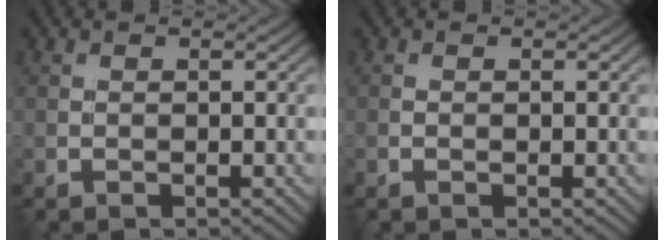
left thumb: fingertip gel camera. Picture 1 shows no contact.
{"total": 0.0}